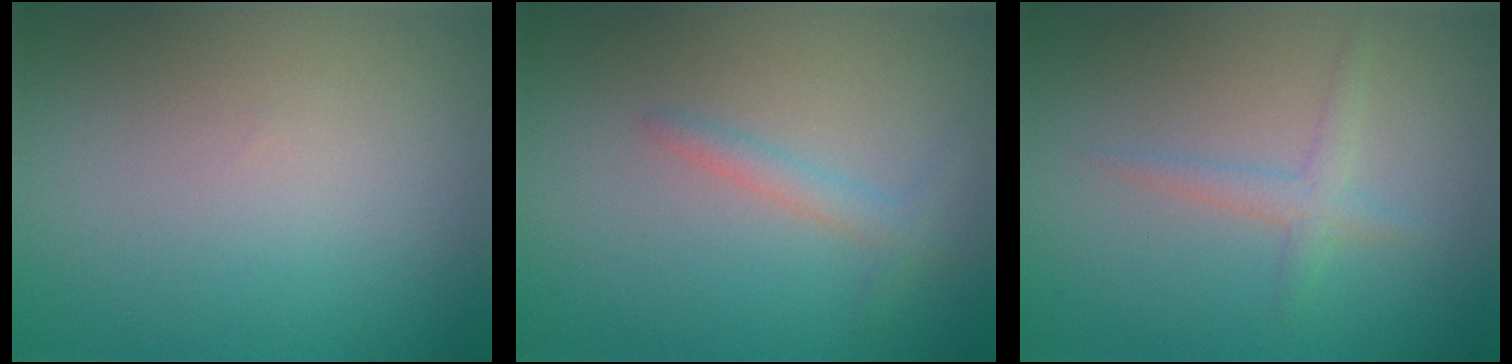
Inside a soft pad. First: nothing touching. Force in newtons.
{"total": 1.4, "press": 1.4, "slide": 0.1}
{"total": 1.6, "press": 1.6, "slide": 0.0}